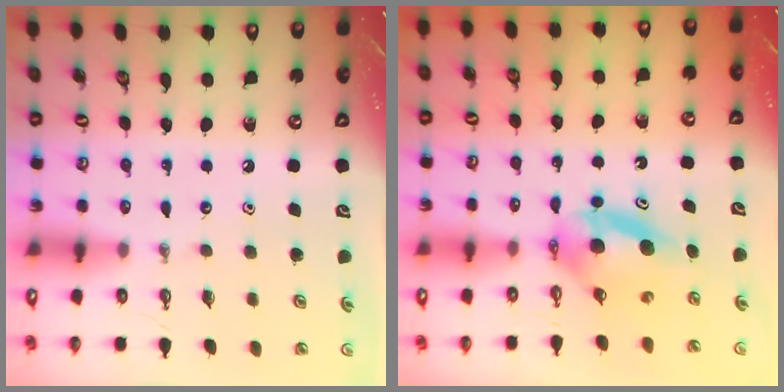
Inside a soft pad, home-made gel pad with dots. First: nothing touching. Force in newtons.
{"total": 6.5, "press": 6.3, "slide": 1.9}